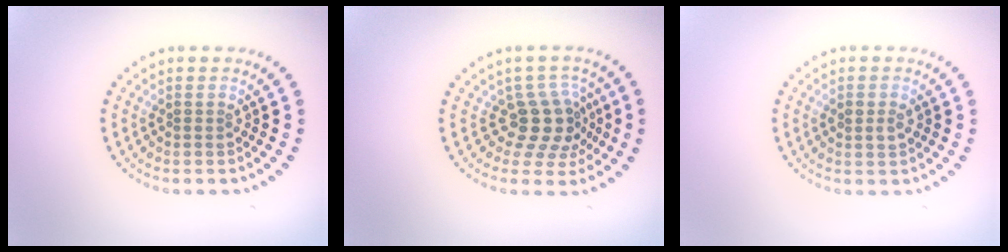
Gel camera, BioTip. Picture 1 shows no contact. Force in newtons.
{"total": 3.7, "press": 2.8, "slide": 2.4}
{"total": 1.4, "press": 1.4, "slide": 0.1}